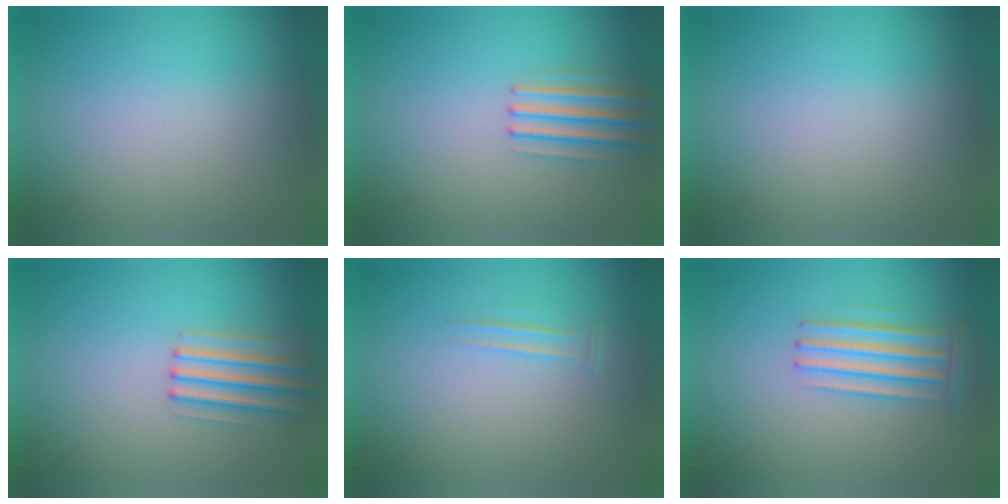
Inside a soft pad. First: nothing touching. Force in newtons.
{"total": 2.3}
{"total": 1.2}
{"total": 2.1}
{"total": 1.1}
{"total": 2.8}